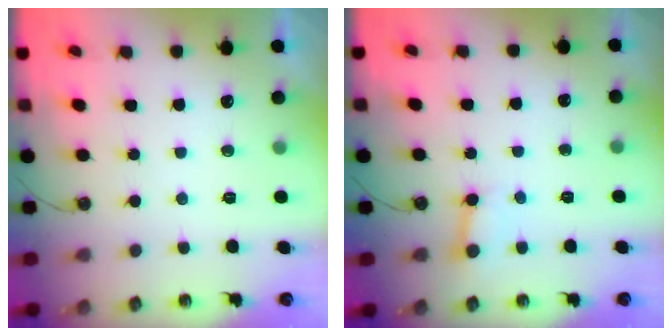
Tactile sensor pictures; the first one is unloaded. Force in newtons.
{"total": 5.0, "press": 5.0, "slide": 0.5}